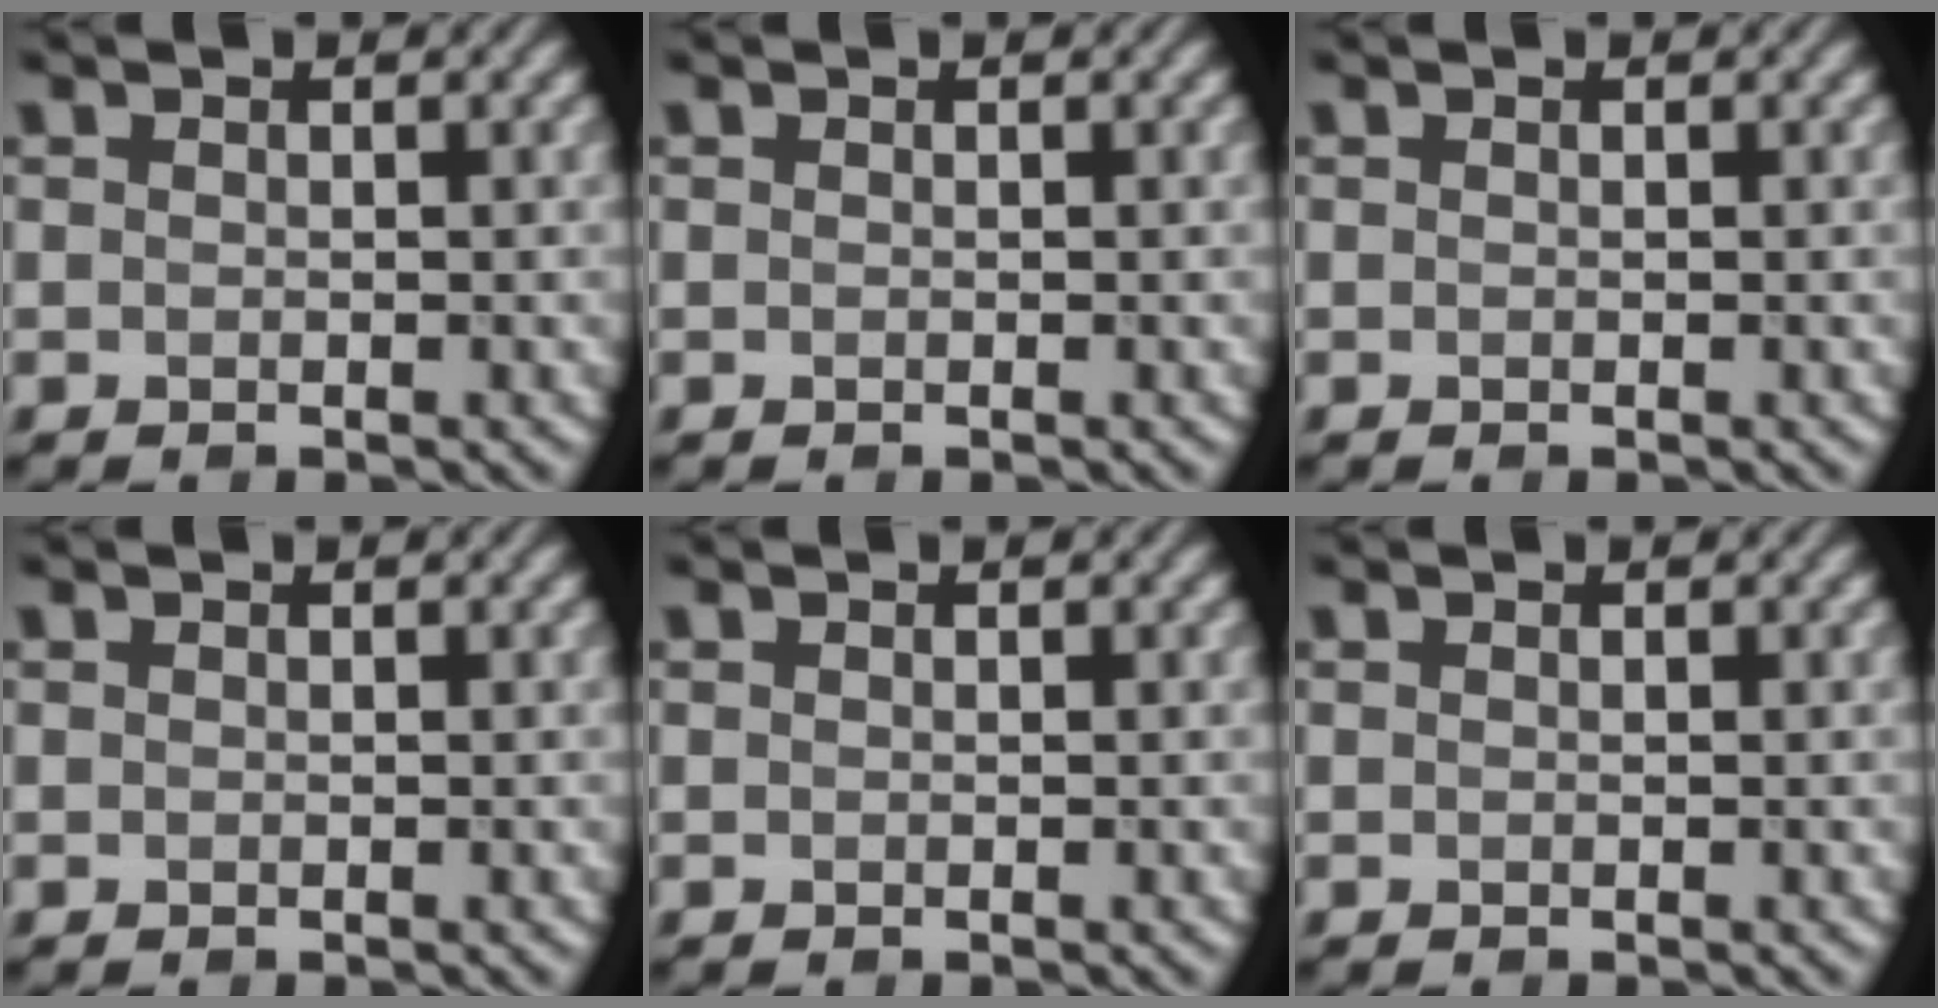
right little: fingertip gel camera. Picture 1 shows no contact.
{"total": 0.0}
{"total": 0.0}
{"total": 0.0}
{"total": 0.0}
{"total": 0.0}